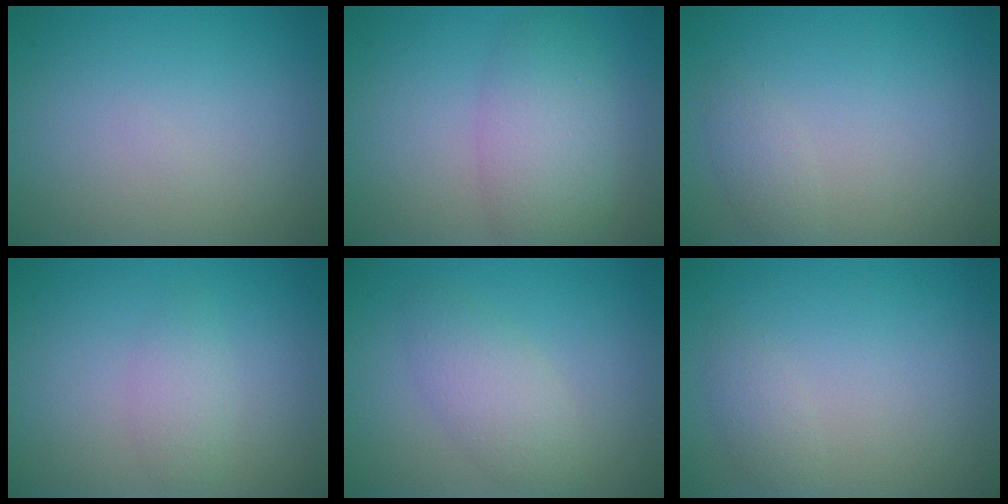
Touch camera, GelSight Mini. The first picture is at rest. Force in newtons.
{"total": 4.9, "press": 4.9, "slide": 0.1}
{"total": 1.2, "press": 1.2, "slide": 0.1}
{"total": 1.7, "press": 1.7, "slide": 0.1}
{"total": 2.9, "press": 2.9, "slide": 0.1}
{"total": 1.2, "press": 1.2, "slide": 0.1}